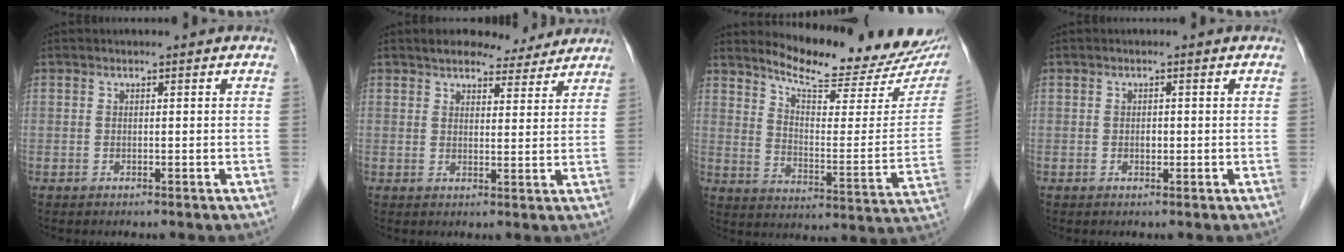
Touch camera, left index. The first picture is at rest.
{"total": 7.1, "force": [6.3, 2.4, 2.3], "torque": [-0.023, 0.008, 0.080]}
{"total": 19.7, "force": [17.8, 3.9, 7.5], "torque": [-0.102, -0.061, 0.229]}
{"total": 0.9, "force": [-0.1, 0.6, 0.7], "torque": [-0.012, 0.001, -0.002]}